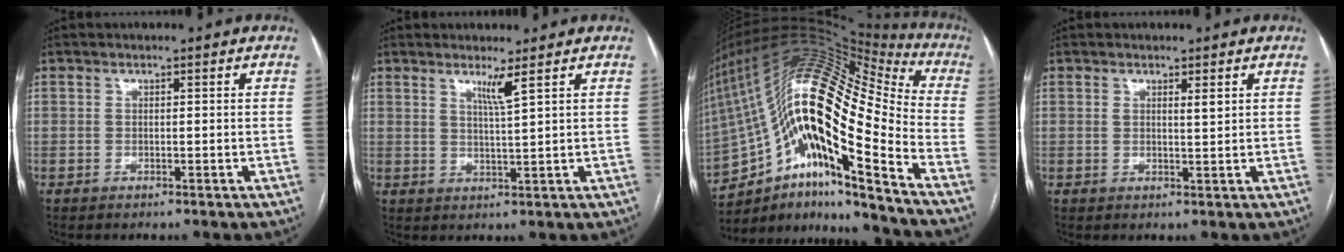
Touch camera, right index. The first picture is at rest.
{"total": 2.8, "force": [1.8, -0.9, 2.0], "torque": [-0.039, -0.015, 0.036]}
{"total": 28.5, "force": [-13.0, 6.3, 24.6], "torque": [-0.447, 0.037, -0.229]}
{"total": 1.4, "force": [0.8, 0.1, 1.2], "torque": [-0.021, -0.005, 0.011]}